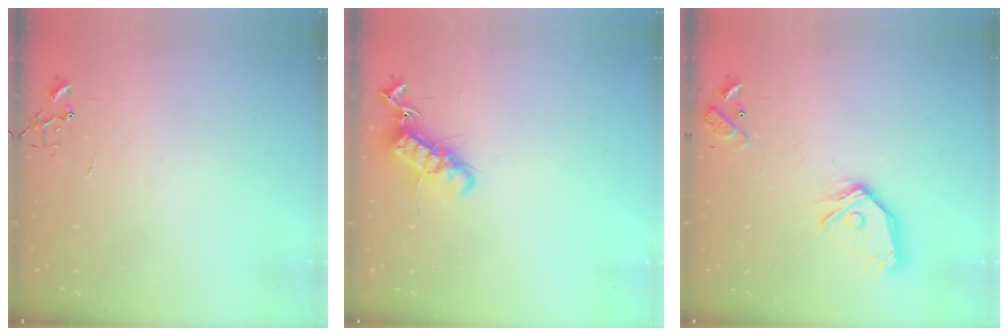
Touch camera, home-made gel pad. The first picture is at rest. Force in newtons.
{"total": 13.3, "press": 13.3, "slide": 0.9}
{"total": 15.0, "press": 14.9, "slide": 2.2}